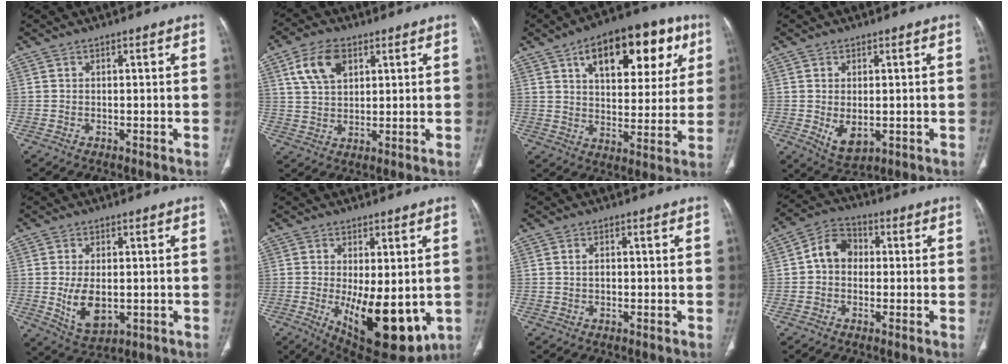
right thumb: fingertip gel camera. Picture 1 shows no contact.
{"total": 8.5, "force": [3.8, 5.1, 5.6], "torque": [-0.097, -0.007, 0.073]}
{"total": 21.6, "force": [9.4, 11.2, 15.9], "torque": [-0.181, -0.001, 0.140]}
{"total": 5.1, "force": [-0.8, 2.9, 4.1], "torque": [-0.069, -0.010, 0.003]}
{"total": 7.7, "force": [-0.7, 4.5, 6.2], "torque": [-0.104, -0.013, 0.001]}
{"total": 14.9, "force": [-2.7, 6.3, 13.2], "torque": [-0.181, -0.029, -0.018]}
{"total": 1.3, "force": [0.2, 0.8, 0.9], "torque": [-0.017, 0.003, 0.006]}
{"total": 6.8, "force": [0.2, 5.5, 4.1], "torque": [-0.054, 0.021, -0.009]}